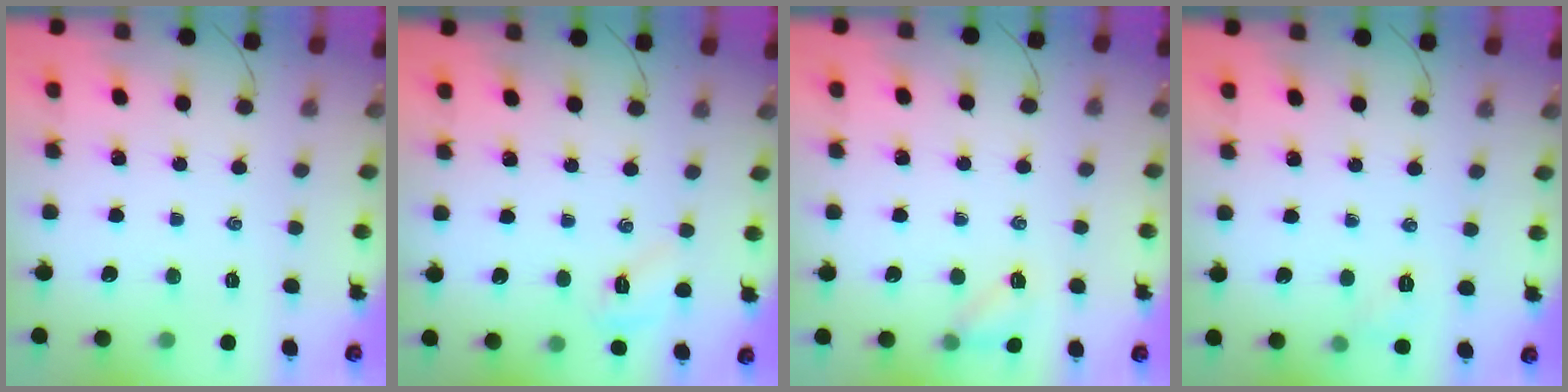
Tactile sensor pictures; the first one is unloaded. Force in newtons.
{"total": 5.4, "press": 5.3, "slide": 1.0}
{"total": 6.0, "press": 5.8, "slide": 1.5}
{"total": 4.2, "press": 4.0, "slide": 1.2}